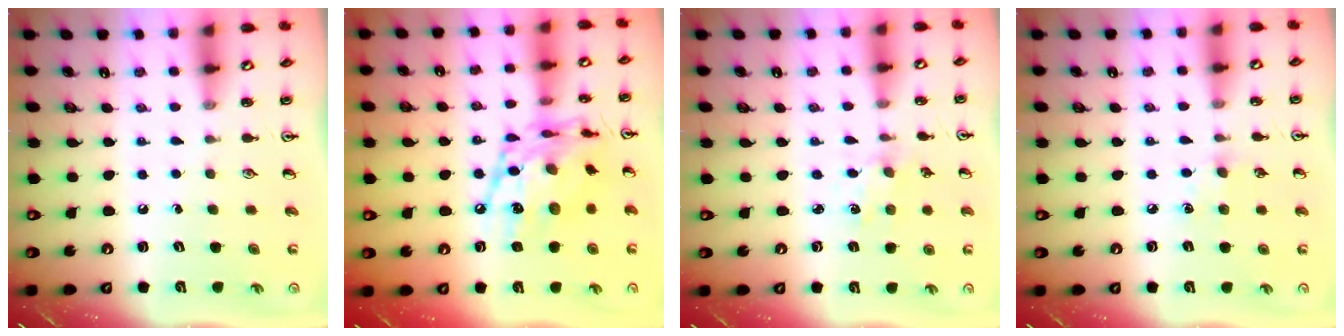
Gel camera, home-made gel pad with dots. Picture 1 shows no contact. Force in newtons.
{"total": 17.6, "press": 17.5, "slide": 1.4}
{"total": 1.1, "press": 1.0, "slide": 0.2}
{"total": 6.5, "press": 6.5, "slide": 0.8}